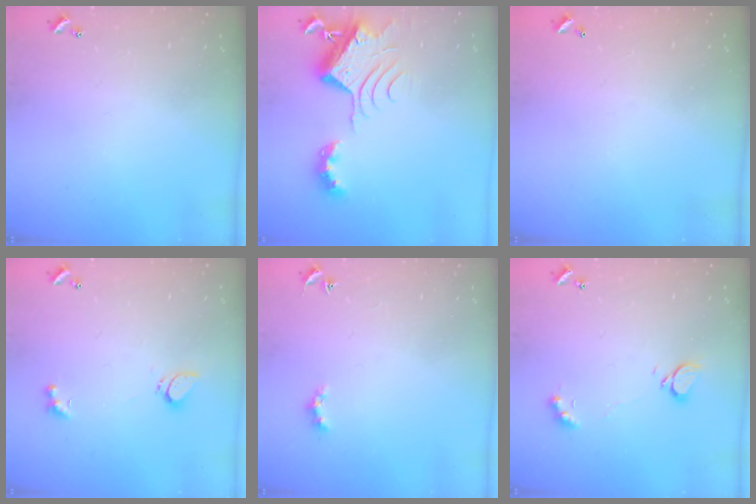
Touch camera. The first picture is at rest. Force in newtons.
{"total": 9.7, "press": 9.6, "slide": 1.0}
{"total": 2.9, "press": 2.9, "slide": 0.1}
{"total": 2.6, "press": 2.5, "slide": 0.8}
{"total": 2.2, "press": 2.1, "slide": 0.5}
{"total": 2.2, "press": 2.1, "slide": 0.5}